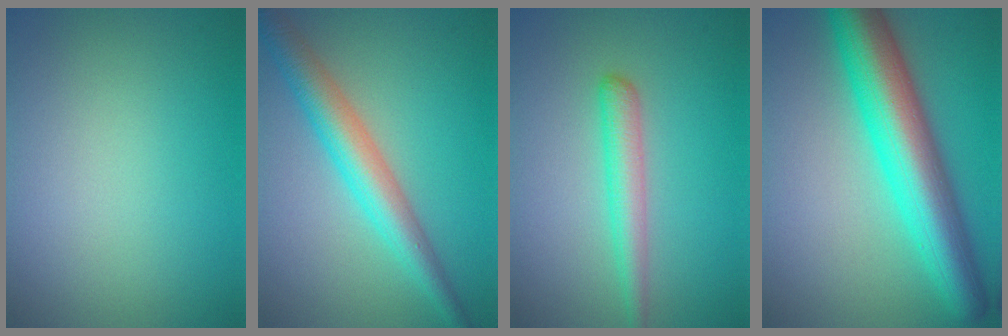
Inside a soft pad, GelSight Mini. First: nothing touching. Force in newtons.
{"total": 5.0, "press": 5.0, "slide": 0.1}
{"total": 2.7, "press": 2.7, "slide": 0.1}
{"total": 9.5, "press": 9.5, "slide": 0.2}